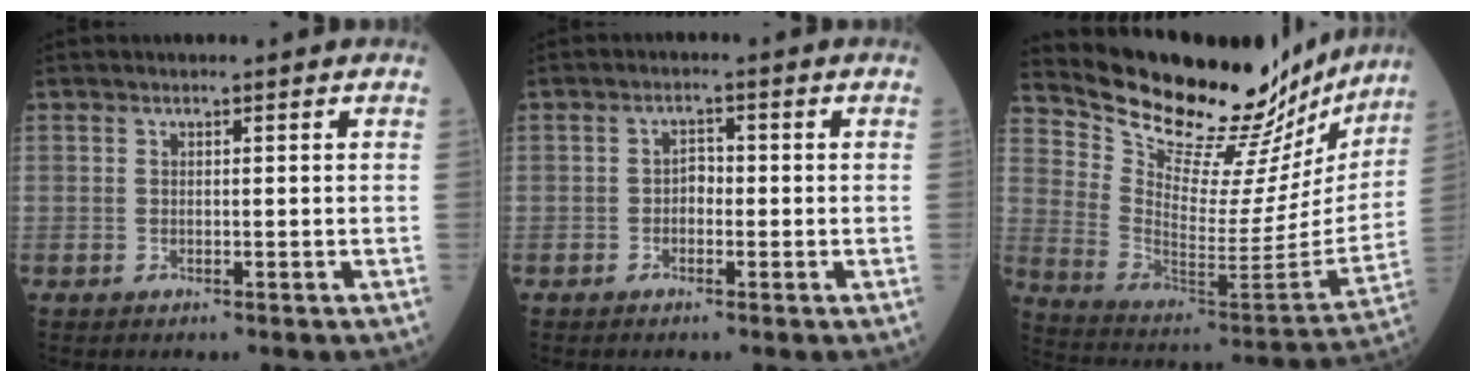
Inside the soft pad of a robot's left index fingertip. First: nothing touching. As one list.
[{"total": 1.9, "force": [-0.7, 1.2, 1.2], "torque": [-0.011, 0.004, -0.017]}, {"total": 26.5, "force": [23.8, 7.2, 9.3], "torque": [-0.152, -0.059, 0.339]}]